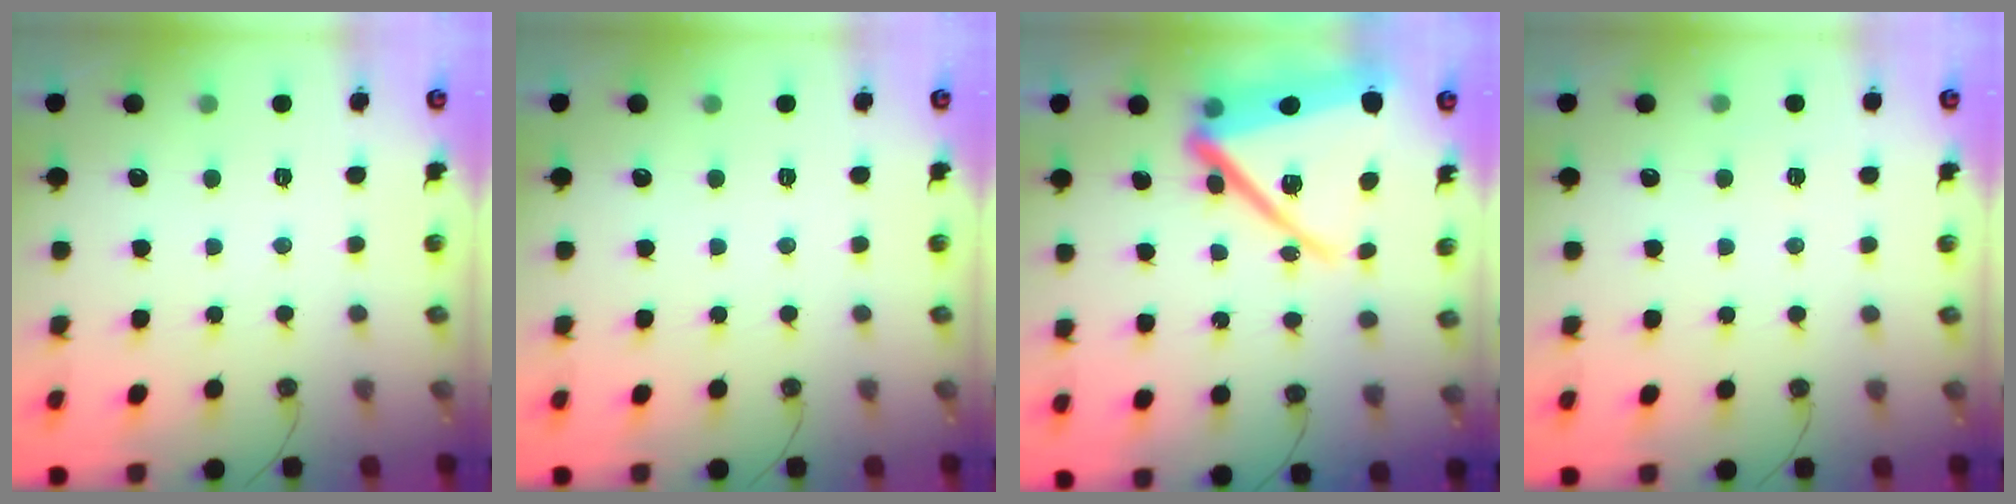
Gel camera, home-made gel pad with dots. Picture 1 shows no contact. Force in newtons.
{"total": 0.0}
{"total": 23.0, "press": 22.9, "slide": 1.8}
{"total": 3.5, "press": 3.5, "slide": 0.7}